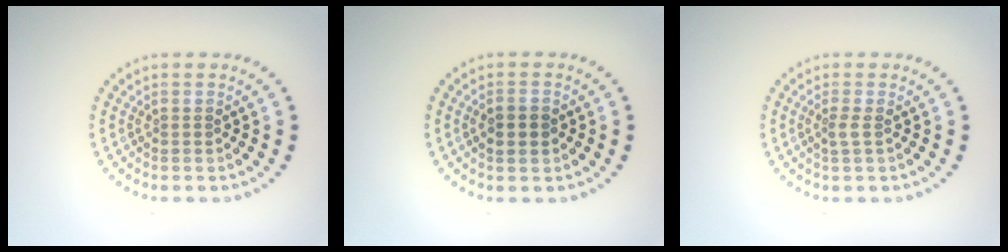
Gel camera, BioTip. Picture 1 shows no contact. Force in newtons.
{"total": 1.9, "press": 1.9, "slide": 0.2}
{"total": 1.0, "press": 0.8, "slide": 0.6}